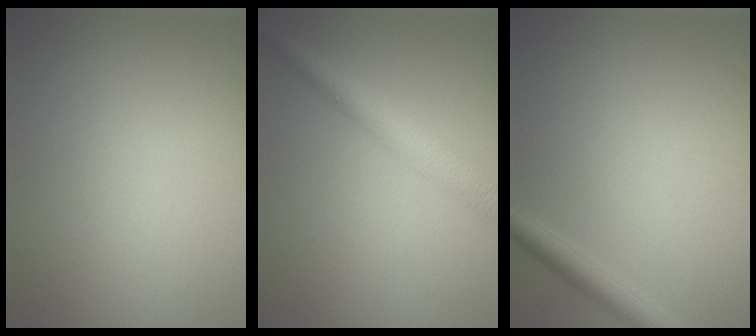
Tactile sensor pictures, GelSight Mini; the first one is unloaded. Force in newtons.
{"total": 3.8, "press": 3.8, "slide": 0.0}
{"total": 2.2, "press": 2.2, "slide": 0.1}